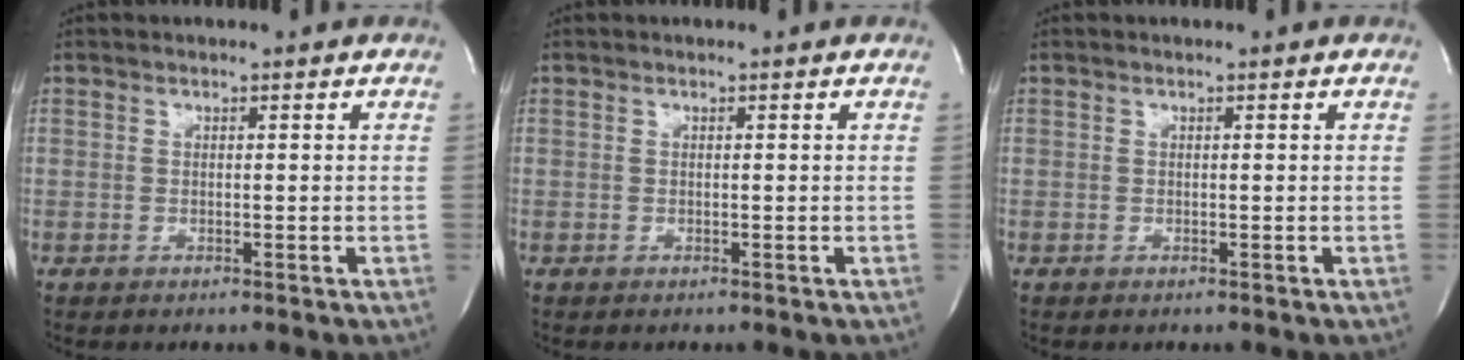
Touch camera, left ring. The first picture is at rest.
{"total": 0.0}
{"total": 0.0}